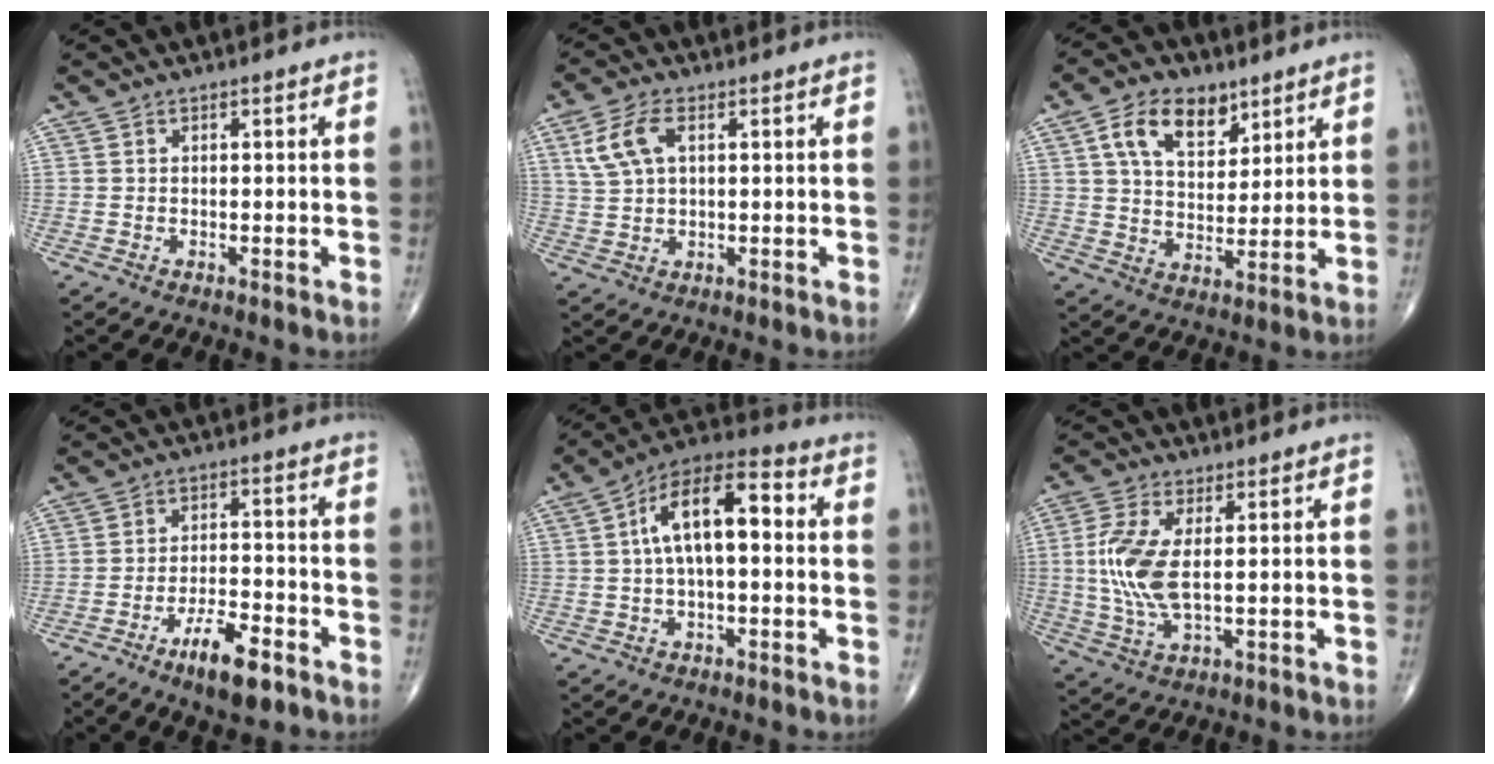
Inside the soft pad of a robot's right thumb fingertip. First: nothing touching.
{"total": 6.8, "force": [2.2, 3.5, 5.3], "torque": [-0.121, 0.007, 0.049]}
{"total": 11.1, "force": [5.7, 6.6, 6.9], "torque": [-0.093, -0.023, 0.104]}
{"total": 9.0, "force": [-5.5, 2.8, 6.6], "torque": [-0.107, 0.026, -0.088]}
{"total": 13.6, "force": [1.5, 6.1, 12.0], "torque": [-0.203, 0.042, 0.015]}
{"total": 9.7, "force": [0.7, 4.0, 8.8], "torque": [-0.213, -0.005, 0.018]}